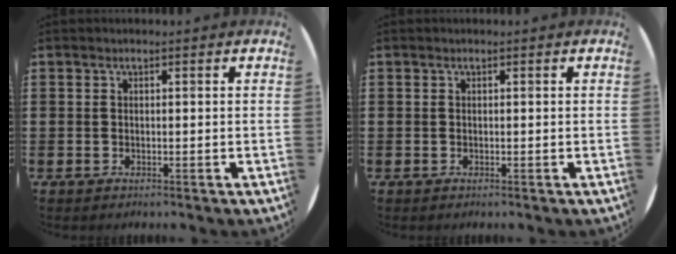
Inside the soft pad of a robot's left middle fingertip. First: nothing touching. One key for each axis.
{"total": 0.0}